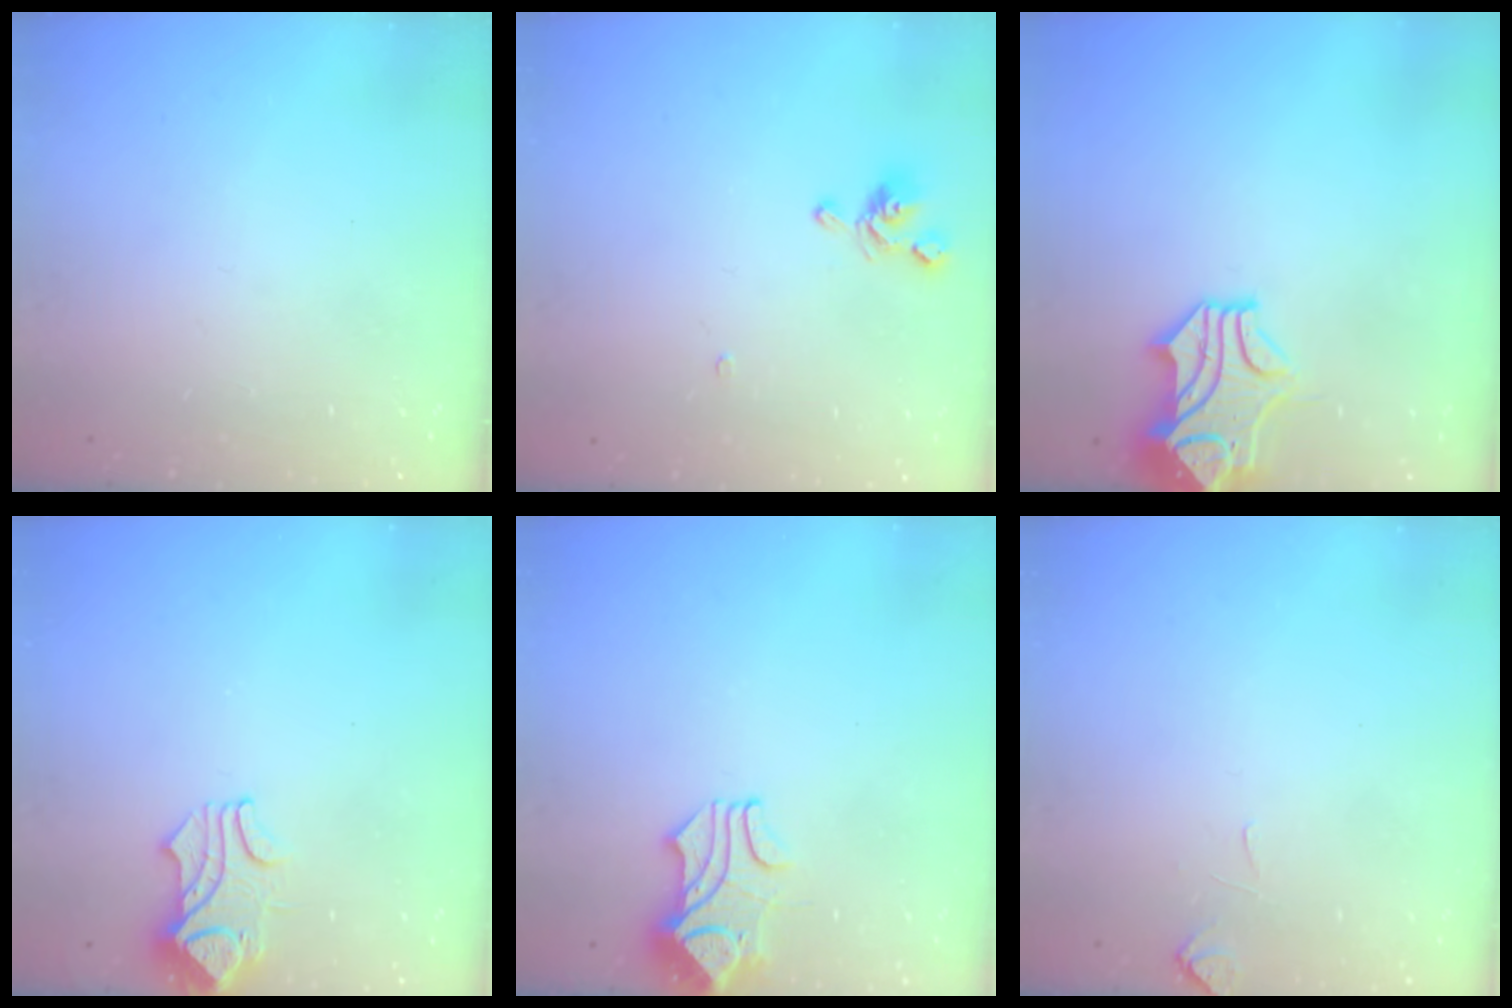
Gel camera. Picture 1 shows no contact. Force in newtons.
{"total": 2.4, "press": 2.3, "slide": 0.7}
{"total": 1.0, "press": 0.3, "slide": 1.0}
{"total": 1.5, "press": 1.5, "slide": 0.5}
{"total": 1.9, "press": 1.5, "slide": 1.1}
{"total": 0.5, "press": 0.1, "slide": 0.5}